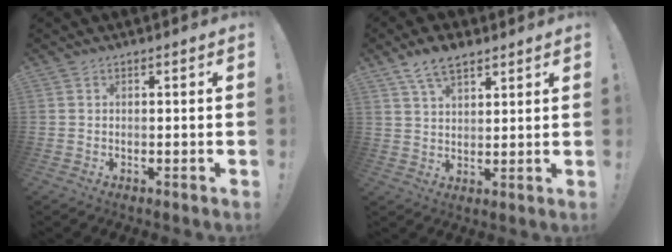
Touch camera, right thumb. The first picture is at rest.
{"total": 8.1, "force": [5.5, 3.8, 4.6], "torque": [-0.074, -0.020, 0.102]}